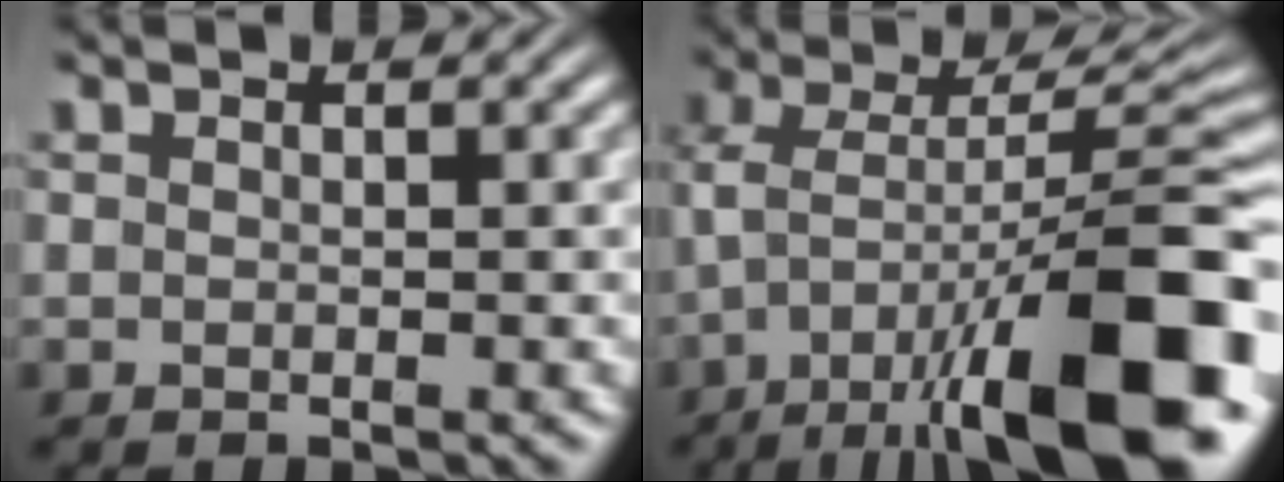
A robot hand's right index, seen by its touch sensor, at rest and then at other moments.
{"total": 14.3, "force": [-5.5, 5.3, 12.1], "torque": [-0.175, -0.027, -0.060]}